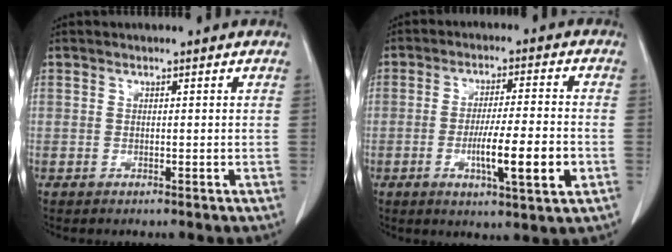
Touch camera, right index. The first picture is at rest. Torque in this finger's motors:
{"motor_torque": [1.38, -0.76, 0.73, 0.19]}